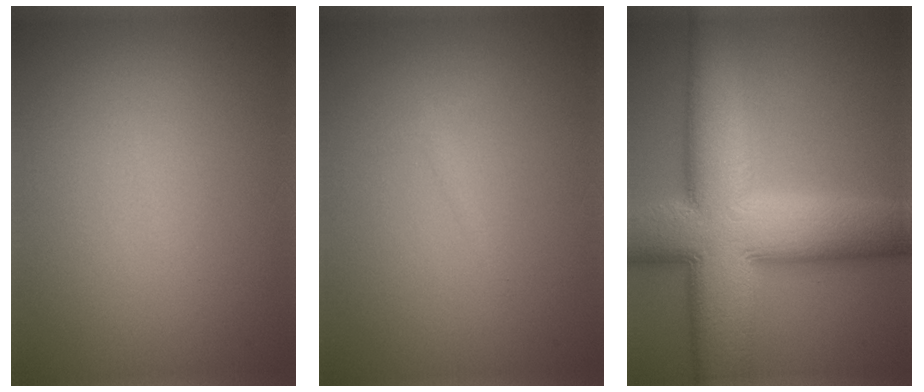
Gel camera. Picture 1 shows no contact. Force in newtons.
{"total": 0.6, "press": 0.6, "slide": 0.0}
{"total": 15.2, "press": 15.2, "slide": 0.8}